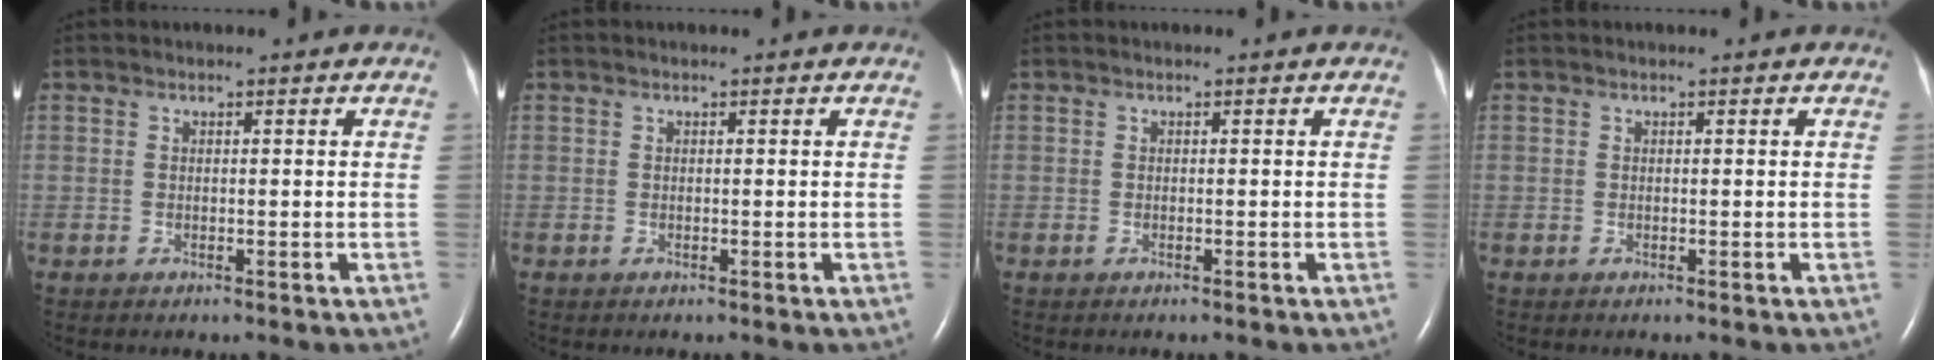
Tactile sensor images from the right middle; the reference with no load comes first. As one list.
[{"total": 0.0}, {"total": 0.0}, {"total": 0.0}]